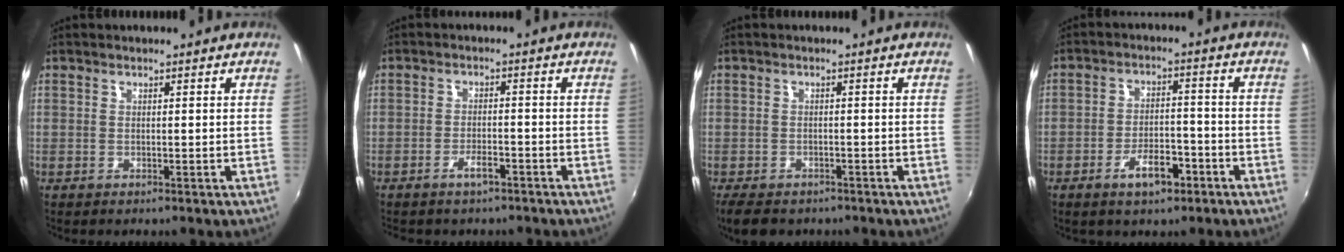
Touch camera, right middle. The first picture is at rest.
{"total": 3.1, "force": [-2.4, 1.1, 1.6], "torque": [-0.039, 0.003, -0.037]}
{"total": 6.0, "force": [-4.6, 2.9, 2.5], "torque": [-0.061, -0.013, -0.074]}
{"total": 6.6, "force": [-3.9, 3.1, 4.4], "torque": [-0.083, 0.007, -0.054]}